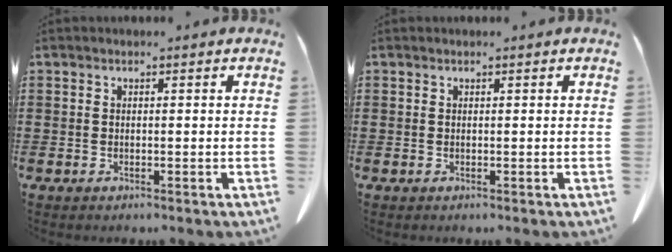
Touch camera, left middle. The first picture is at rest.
{"total": 0.0}